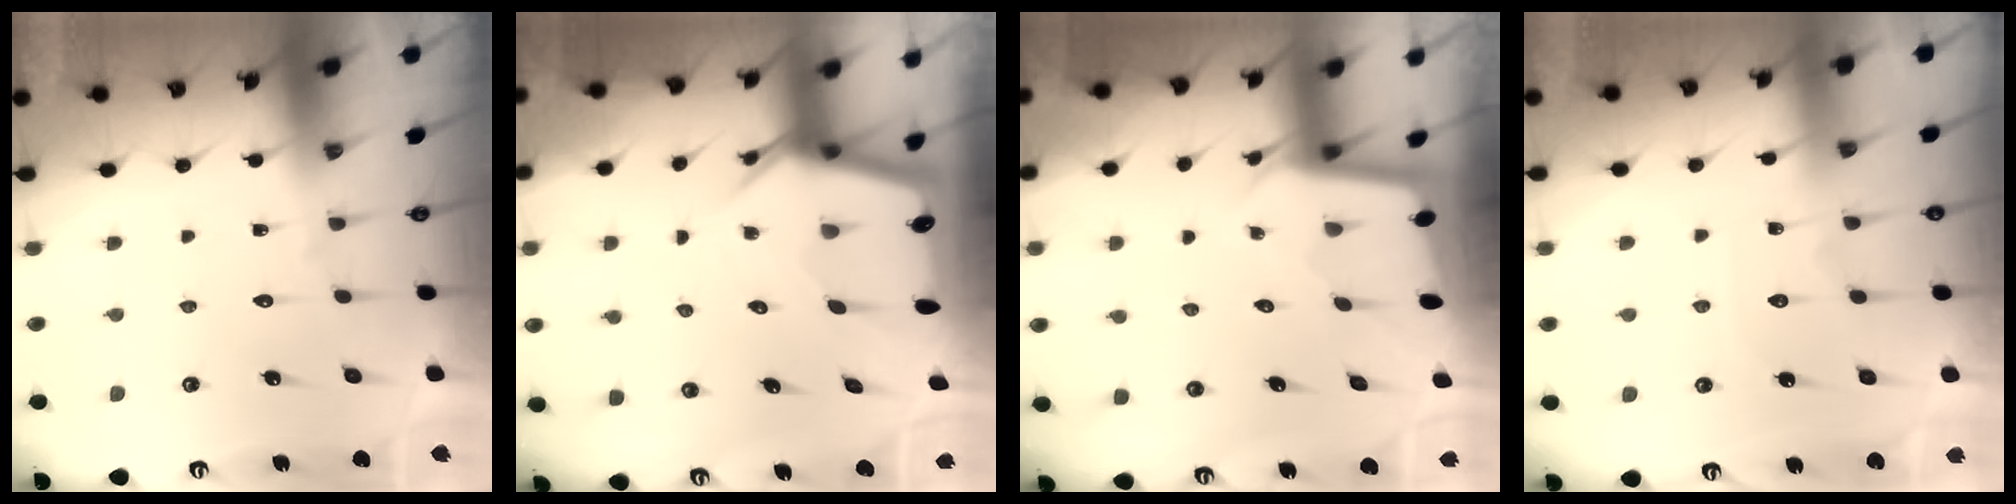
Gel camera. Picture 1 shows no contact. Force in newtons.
{"total": 6.8, "press": 6.8, "slide": 0.7}
{"total": 2.0, "press": 2.0, "slide": 0.1}
{"total": 2.8, "press": 2.8, "slide": 0.4}